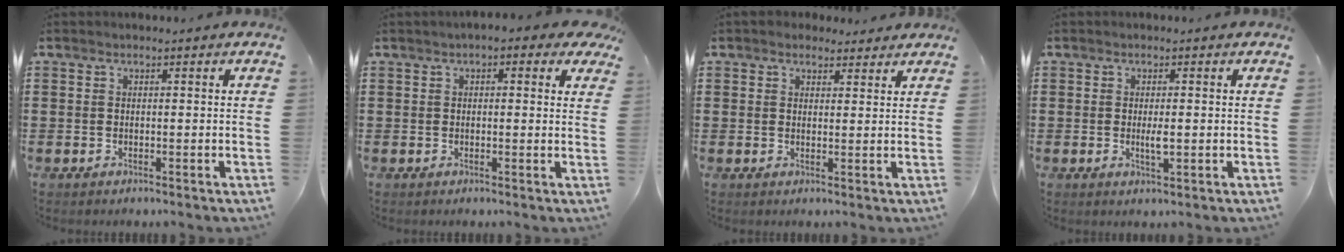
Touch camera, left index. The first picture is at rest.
{"total": 2.0, "force": [1.0, 0.8, 1.5], "torque": [-0.033, 0.008, 0.017]}
{"total": 2.5, "force": [2.2, 1.2, 0.3], "torque": [-0.003, -0.001, 0.040]}
{"total": 2.2, "force": [-0.1, 0.5, 2.2], "torque": [-0.041, -0.002, -0.002]}